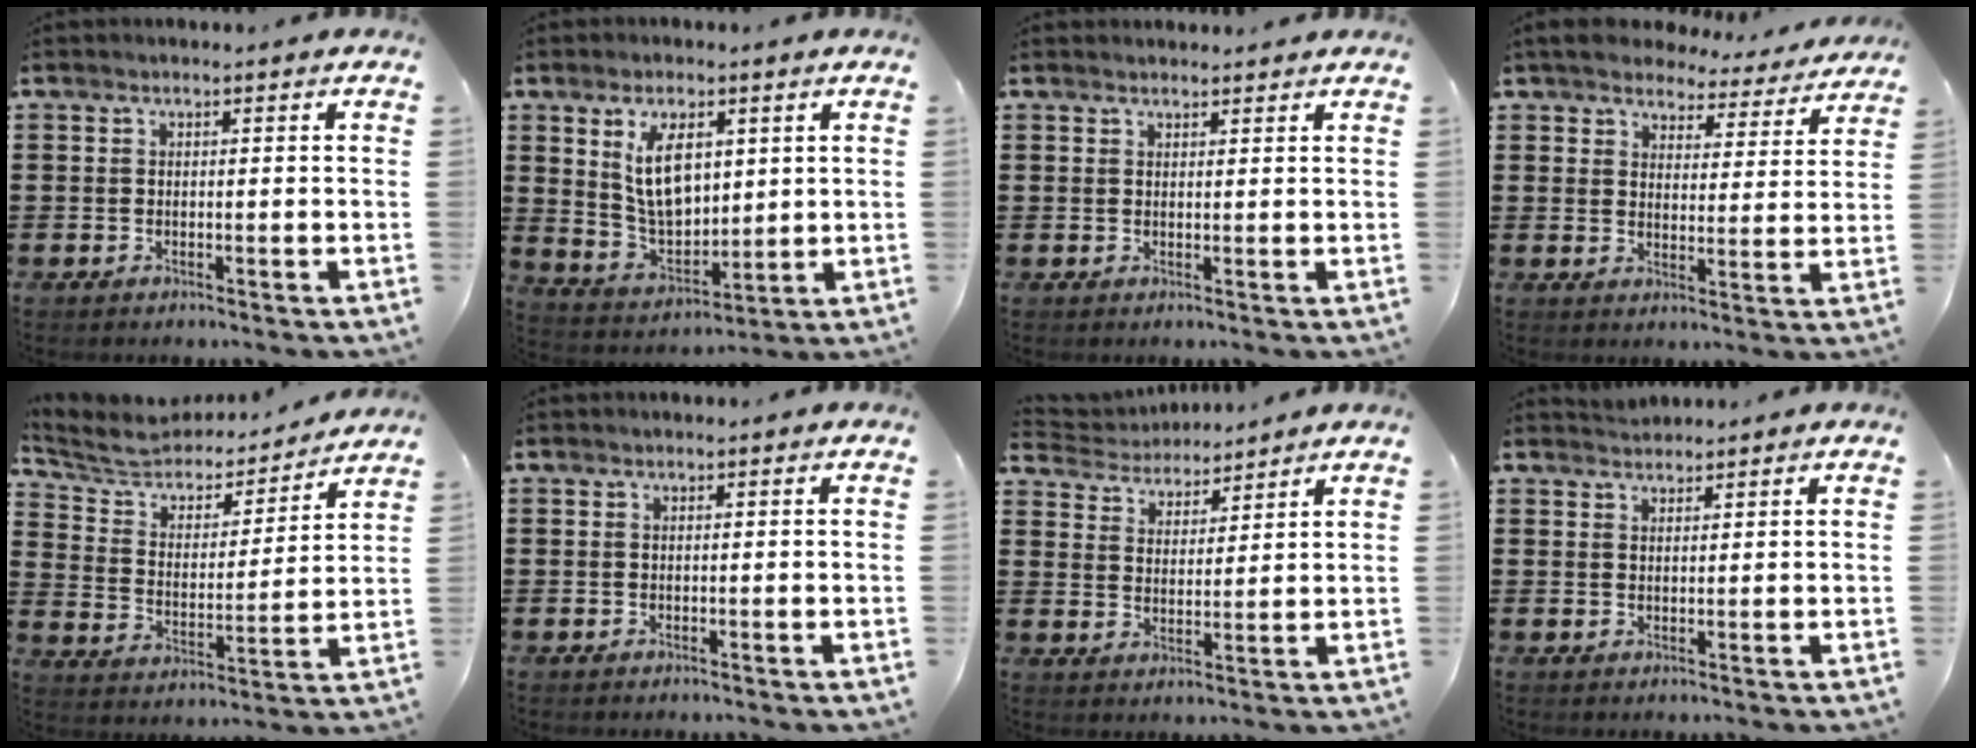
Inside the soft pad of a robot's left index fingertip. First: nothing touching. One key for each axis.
{"total": 9.0, "fx": 3.5, "fy": 5.0, "fz": 6.6, "tx": -0.117, "ty": 0.003, "tz": 0.062}
{"total": 1.2, "fx": 1.2, "fy": 0.1, "fz": 0.0, "tx": -0.002, "ty": 0.000, "tz": 0.024}
{"total": 5.2, "fx": 5.1, "fy": 0.8, "fz": 0.8, "tx": -0.042, "ty": -0.031, "tz": 0.089}
{"total": 5.4, "fx": 5.1, "fy": 1.8, "fz": 0.9, "tx": -0.051, "ty": -0.040, "tz": 0.081}
{"total": 0.0}
{"total": 4.0, "fx": 3.9, "fy": 0.9, "fz": -0.1, "tx": -0.020, "ty": -0.021, "tz": 0.069}
{"total": 1.6, "fx": 1.6, "fy": 0.3, "fz": -0.1, "tx": -0.002, "ty": 0.004, "tz": 0.032}